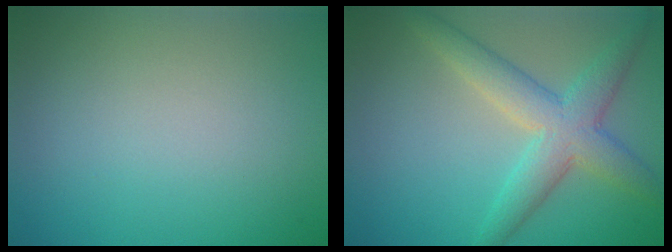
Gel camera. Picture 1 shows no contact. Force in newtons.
{"total": 5.1, "press": 5.1, "slide": 0.2}